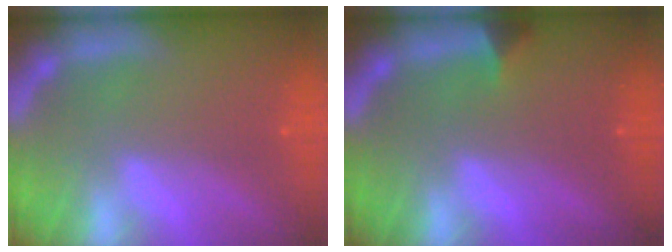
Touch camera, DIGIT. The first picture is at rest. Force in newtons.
{"total": 1.4}